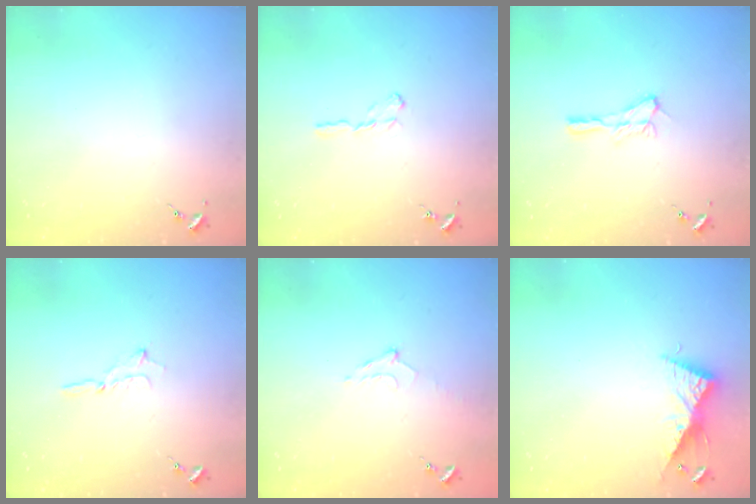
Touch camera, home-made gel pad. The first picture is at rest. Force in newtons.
{"total": 4.9, "press": 4.8, "slide": 0.9}
{"total": 8.1, "press": 8.0, "slide": 0.6}
{"total": 2.9, "press": 2.9, "slide": 0.3}
{"total": 9.4, "press": 9.4, "slide": 0.9}
{"total": 9.1, "press": 9.1, "slide": 0.4}